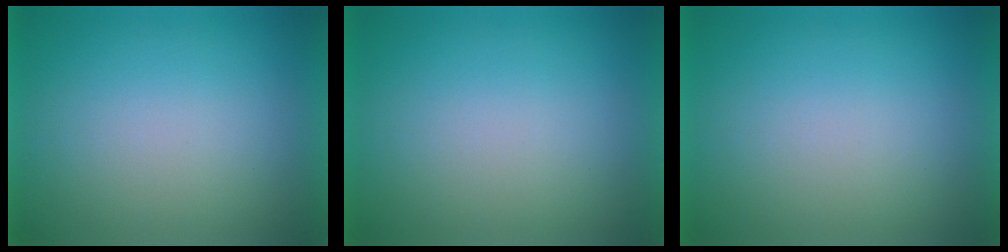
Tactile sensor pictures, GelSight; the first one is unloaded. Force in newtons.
{"total": 0.0}
{"total": 0.0}